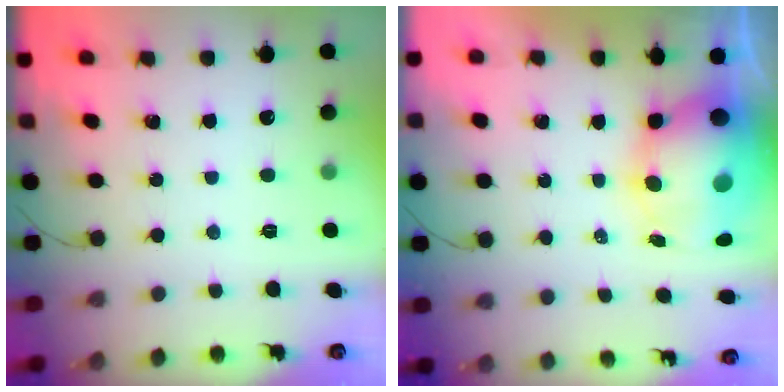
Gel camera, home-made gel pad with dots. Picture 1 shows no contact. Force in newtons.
{"total": 13.1, "press": 12.8, "slide": 2.9}